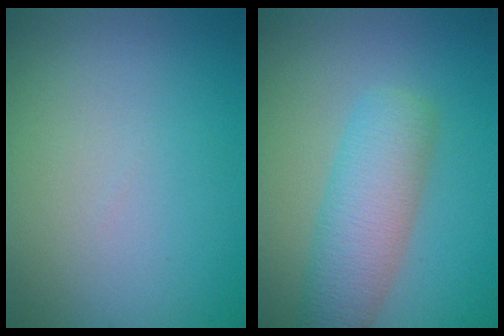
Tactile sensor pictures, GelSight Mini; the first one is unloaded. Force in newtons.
{"total": 5.4, "press": 5.4, "slide": 0.2}